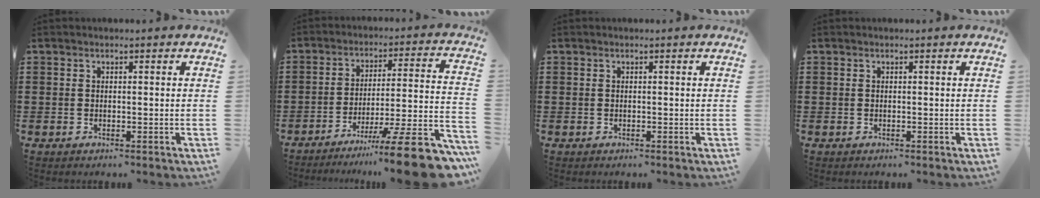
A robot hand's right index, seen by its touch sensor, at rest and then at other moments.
{"total": 12.5, "force": [-8.8, 0.4, 8.8], "torque": [-0.115, 0.017, -0.159]}
{"total": 0.0}
{"total": 0.0}